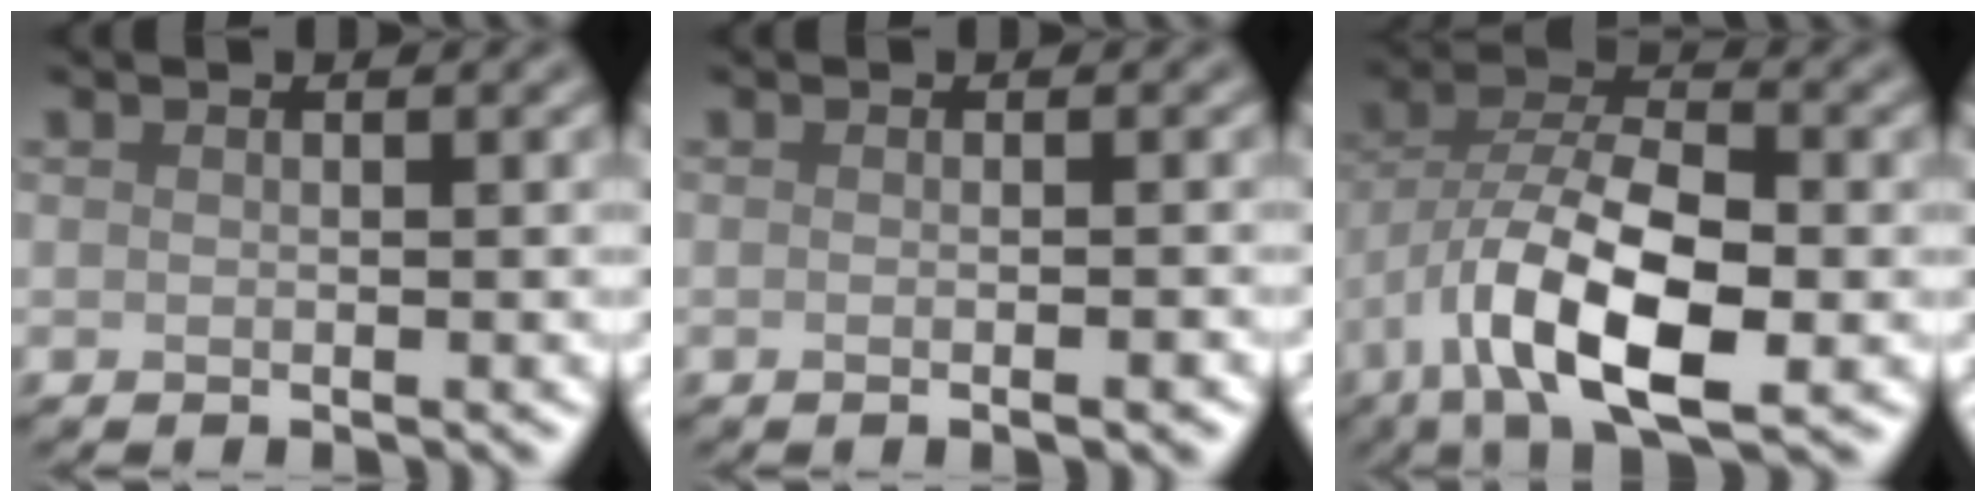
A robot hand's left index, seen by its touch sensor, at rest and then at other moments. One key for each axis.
{"total": 2.1, "fx": -0.4, "fy": 0.7, "fz": 1.9, "tx": -0.013, "ty": -0.002, "tz": -0.007}
{"total": 9.9, "fx": -3.7, "fy": 4.1, "fz": 8.3, "tx": -0.154, "ty": 0.007, "tz": -0.072}